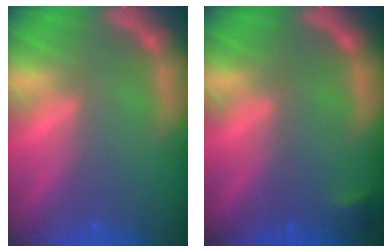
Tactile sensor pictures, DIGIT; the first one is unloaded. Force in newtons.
{"total": 0.9}